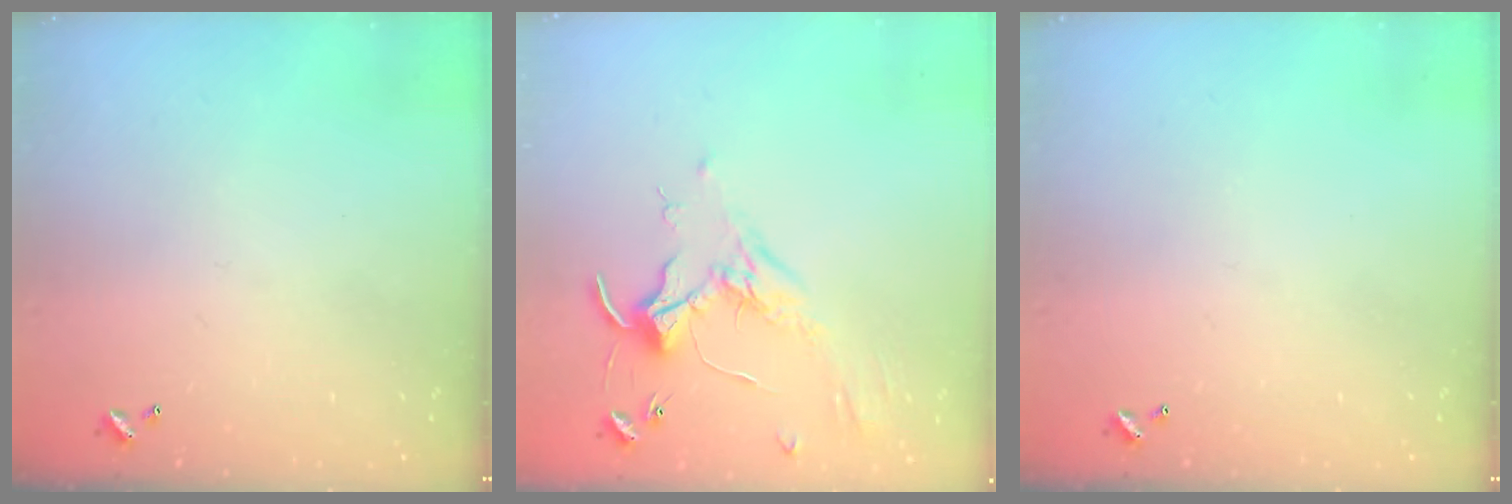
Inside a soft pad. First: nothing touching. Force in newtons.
{"total": 1.7, "press": 1.6, "slide": 0.5}
{"total": 0.0}